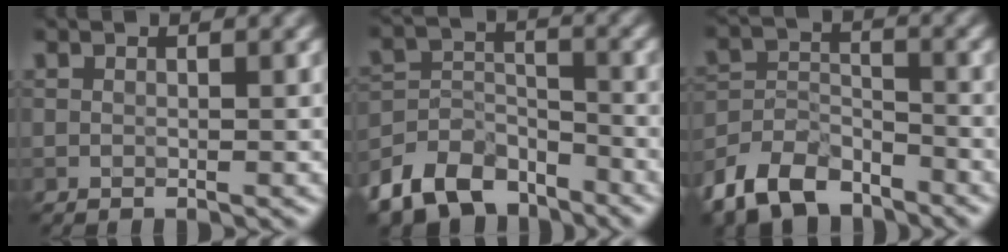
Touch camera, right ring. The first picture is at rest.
{"total": 8.2, "force": [-6.3, 4.5, 2.8], "torque": [-0.042, -0.003, -0.123]}
{"total": 7.2, "force": [-5.5, 3.6, 3.0], "torque": [-0.059, -0.007, -0.117]}